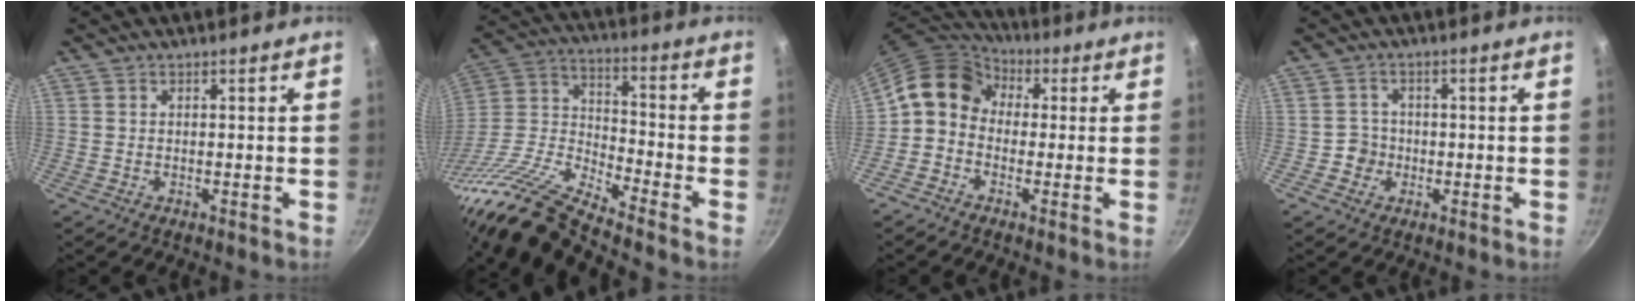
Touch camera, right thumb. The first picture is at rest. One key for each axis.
{"total": 18.6, "fx": -15.7, "fy": 3.4, "fz": 9.4, "tx": -0.152, "ty": 0.075, "tz": -0.322}
{"total": 11.2, "fx": 0.1, "fy": 9.2, "fz": 6.4, "tx": -0.101, "ty": 0.040, "tz": -0.027}
{"total": 2.9, "fx": -0.8, "fy": 2.8, "fz": 0.4, "tx": 0.016, "ty": 0.009, "tz": -0.016}